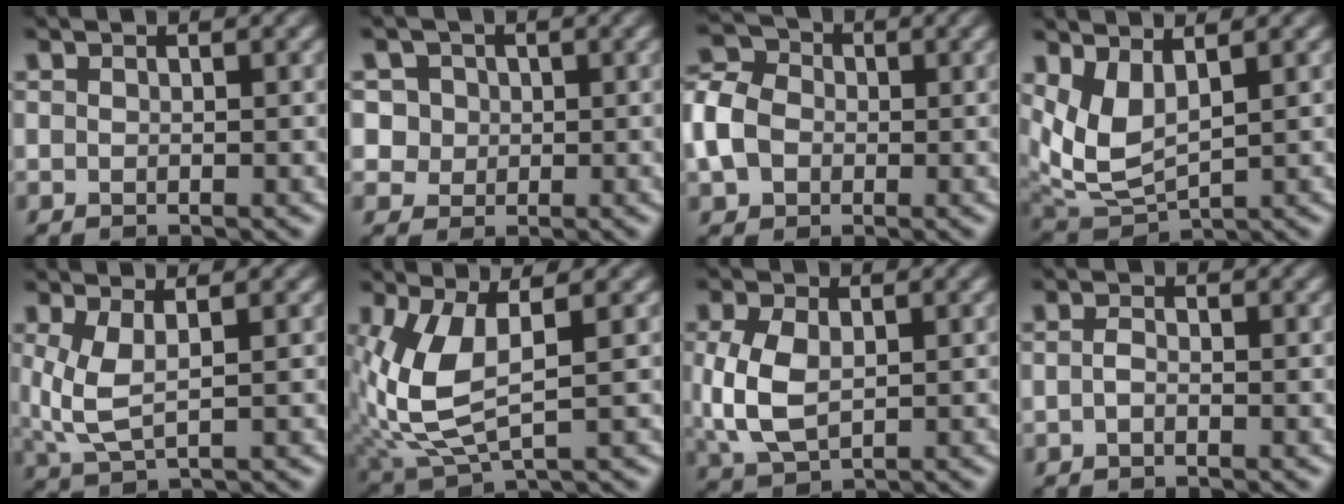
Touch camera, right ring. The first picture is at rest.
{"total": 6.4, "force": [0.3, 6.0, 2.1], "torque": [-0.064, -0.020, 0.009]}
{"total": 6.7, "force": [0.3, 5.8, 3.2], "torque": [-0.074, 0.005, -0.003]}
{"total": 7.5, "force": [1.1, 6.1, 4.2], "torque": [-0.121, -0.022, 0.025]}
{"total": 4.6, "force": [0.2, 3.0, 3.5], "torque": [-0.097, -0.017, 0.018]}
{"total": 6.7, "force": [0.0, 4.0, 5.4], "torque": [-0.143, -0.022, 0.022]}
{"total": 5.6, "force": [-0.2, 4.2, 3.7], "torque": [-0.107, -0.018, 0.016]}
{"total": 1.1, "force": [-0.8, 0.4, 0.6], "torque": [-0.021, -0.006, -0.014]}